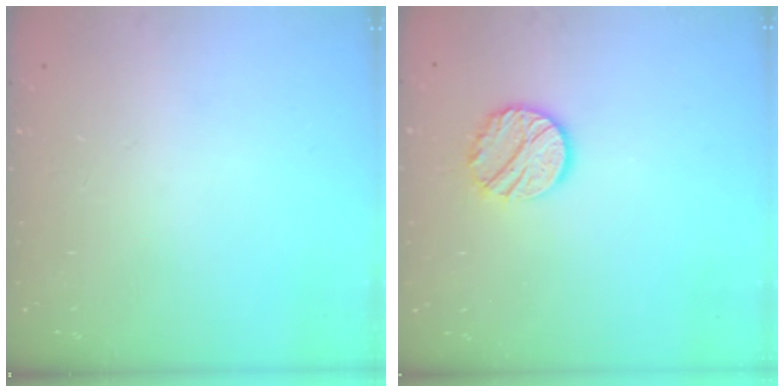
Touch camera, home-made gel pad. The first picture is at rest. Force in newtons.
{"total": 11.0, "press": 11.0, "slide": 0.5}